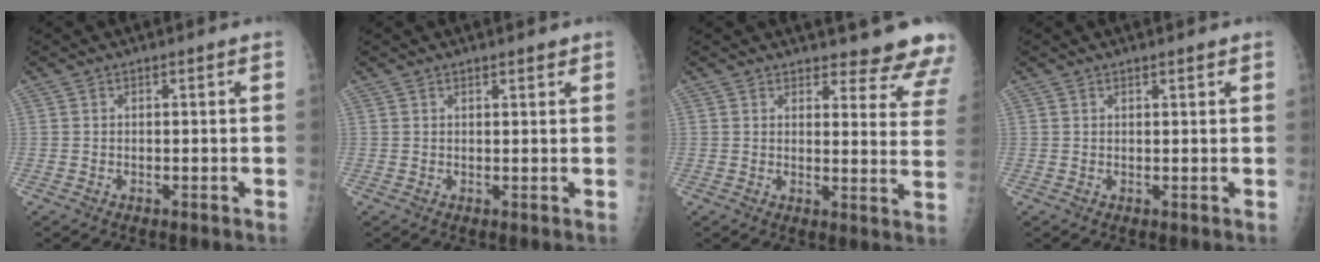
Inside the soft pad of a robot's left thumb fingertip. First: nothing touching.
{"total": 1.5, "force": [1.2, 0.3, 0.9], "torque": [-0.011, -0.007, 0.018]}
{"total": 13.1, "force": [12.5, 2.6, 2.9], "torque": [0.011, -0.107, 0.121]}
{"total": 1.1, "force": [0.9, 0.2, 0.7], "torque": [-0.008, -0.005, 0.015]}